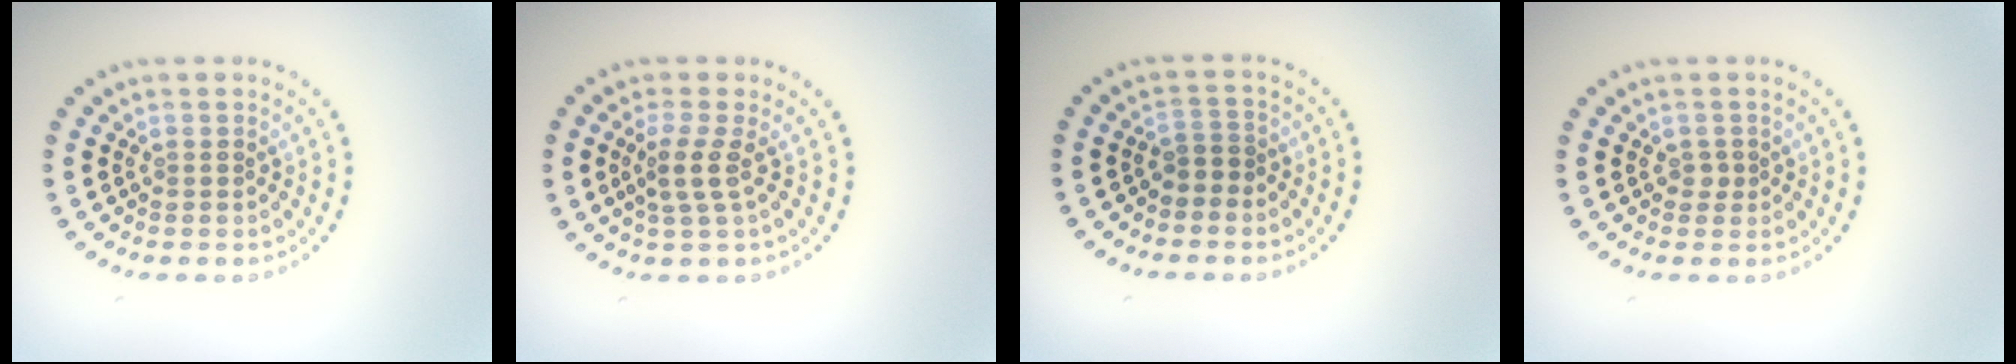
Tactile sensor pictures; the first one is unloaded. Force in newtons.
{"total": 2.1, "press": 1.6, "slide": 1.4}
{"total": 1.6, "press": 1.2, "slide": 1.0}
{"total": 0.7, "press": 0.5, "slide": 0.5}